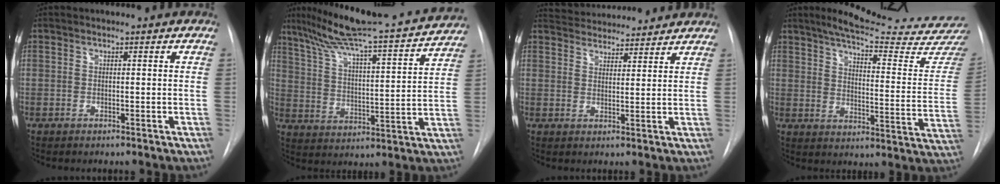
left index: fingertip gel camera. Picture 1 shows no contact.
{"total": 21.7, "force": [19.1, 0.2, 10.2], "torque": [-0.168, -0.005, 0.283]}
{"total": 11.2, "force": [10.7, 2.3, 2.5], "torque": [-0.035, 0.024, 0.152]}
{"total": 24.3, "force": [22.6, 0.6, 8.9], "torque": [-0.128, -0.107, 0.272]}